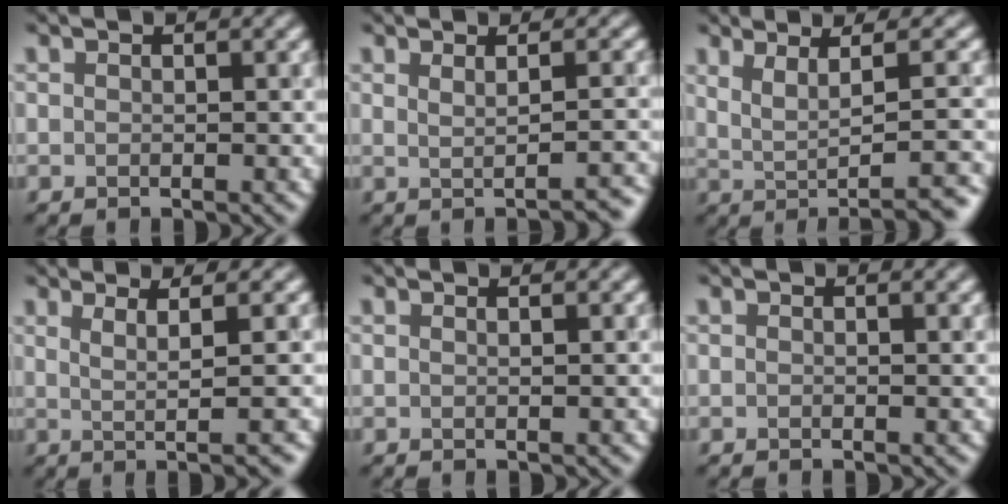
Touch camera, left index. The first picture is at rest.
{"total": 3.3, "force": [-0.1, 1.4, 3.0], "torque": [-0.005, 0.022, -0.002]}
{"total": 6.5, "force": [0.6, 1.7, 6.2], "torque": [-0.062, 0.016, 0.034]}
{"total": 3.3, "force": [0.8, 0.1, 3.2], "torque": [-0.062, 0.005, 0.027]}
{"total": 1.5, "force": [0.6, 0.8, 1.0], "torque": [0.003, 0.008, -0.016]}
{"total": 1.1, "force": [0.3, 0.6, 0.8], "torque": [-0.002, 0.002, -0.014]}